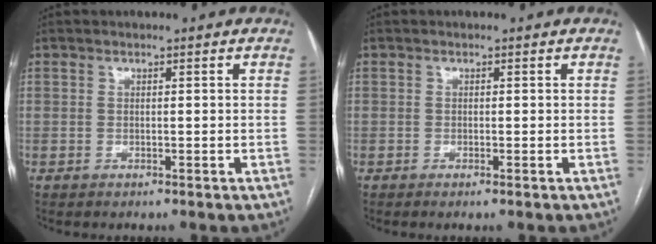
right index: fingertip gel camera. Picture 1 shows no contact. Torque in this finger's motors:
{"motor_torque": [0.02, 0.07, -0.02, 0.01]}